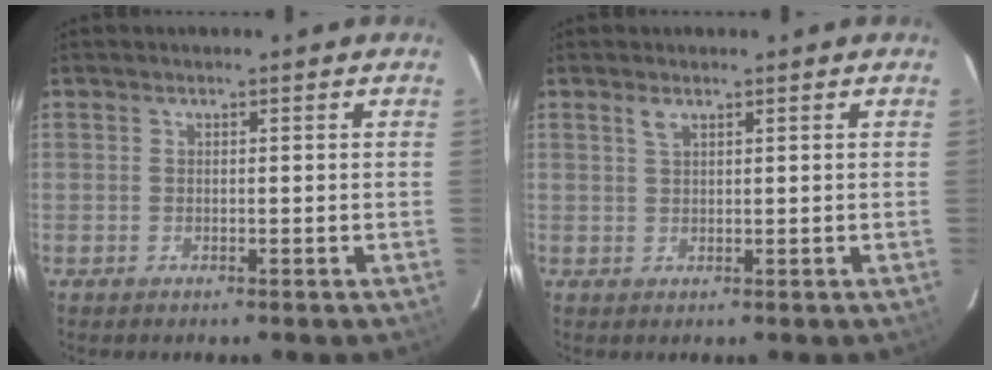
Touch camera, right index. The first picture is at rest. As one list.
[{"total": 1.4, "force": [0.9, 0.5, 0.9], "torque": [-0.019, 0.004, 0.018]}]